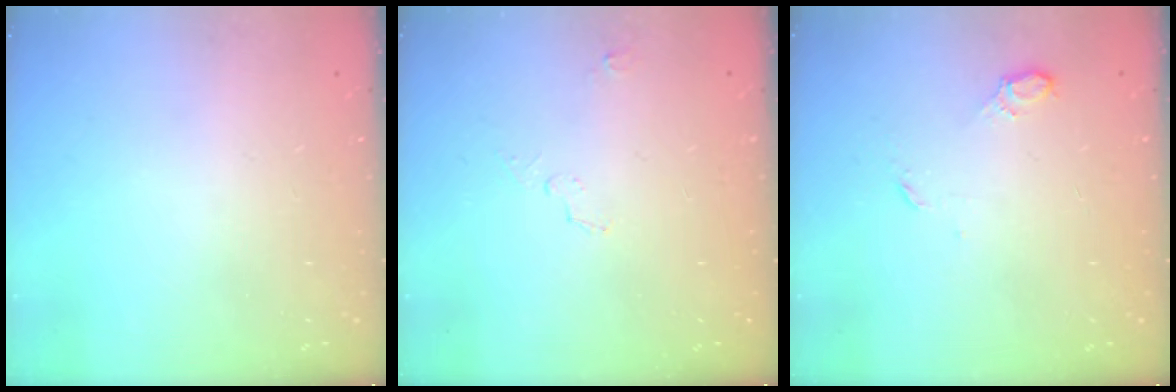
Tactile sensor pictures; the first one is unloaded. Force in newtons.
{"total": 4.3, "press": 3.9, "slide": 1.8}
{"total": 4.9, "press": 4.9, "slide": 0.5}